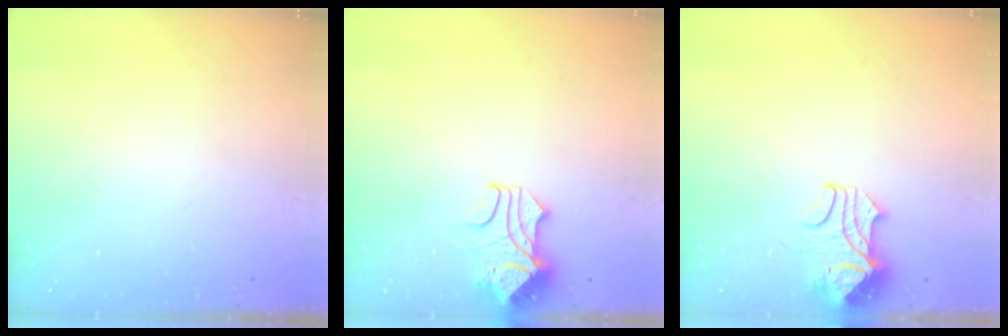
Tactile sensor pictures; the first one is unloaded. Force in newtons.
{"total": 1.9, "press": 1.5, "slide": 1.1}
{"total": 2.4, "press": 2.3, "slide": 0.9}